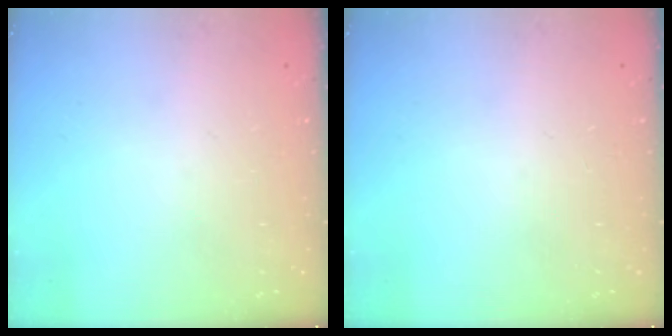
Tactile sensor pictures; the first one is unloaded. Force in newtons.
{"total": 0.0}